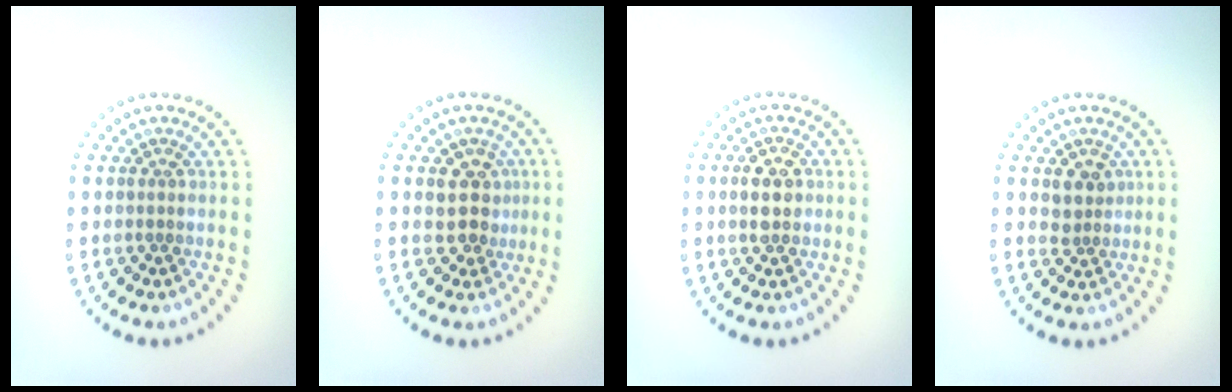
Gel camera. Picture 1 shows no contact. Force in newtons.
{"total": 3.0, "press": 2.6, "slide": 1.4}
{"total": 2.3, "press": 2.3, "slide": 0.2}
{"total": 2.0, "press": 1.7, "slide": 1.0}